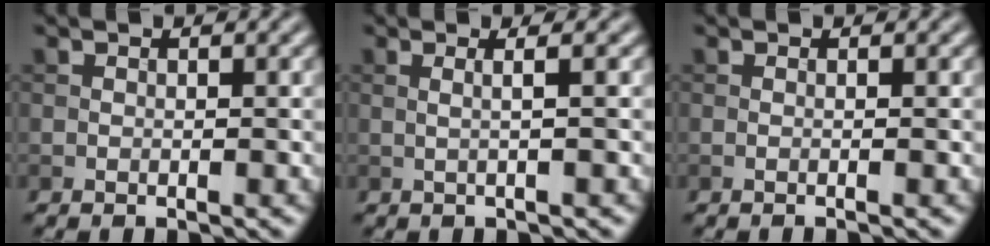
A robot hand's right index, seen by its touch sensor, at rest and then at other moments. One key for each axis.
{"total": 2.1, "fx": 0.4, "fy": 0.7, "fz": 2.0, "tx": -0.027, "ty": 0.001, "tz": -0.013}
{"total": 0.9, "fx": -0.1, "fy": 0.3, "fz": 0.8, "tx": -0.008, "ty": -0.004, "tz": -0.007}